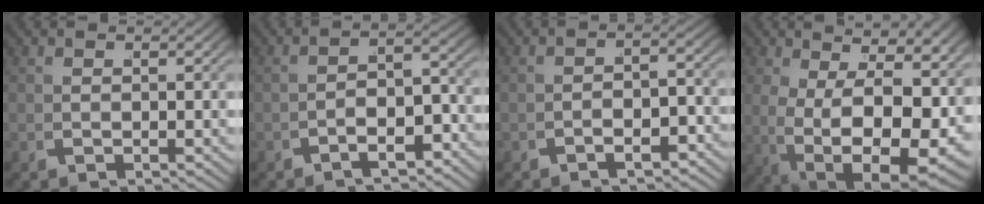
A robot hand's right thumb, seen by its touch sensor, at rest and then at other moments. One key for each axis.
{"total": 3.4, "fx": -2.3, "fy": 1.2, "fz": 2.1, "tx": -0.030, "ty": -0.006, "tz": -0.034}
{"total": 2.2, "fx": -1.9, "fy": 0.5, "fz": 0.9, "tx": -0.008, "ty": 0.000, "tz": -0.030}
{"total": 13.3, "fx": -0.3, "fy": 7.6, "fz": 10.9, "tx": -0.201, "ty": -0.055, "tz": 0.033}